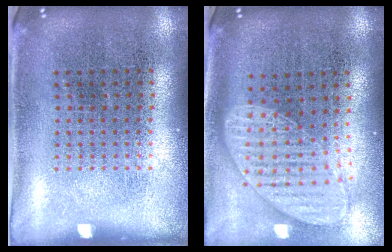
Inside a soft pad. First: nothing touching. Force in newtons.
{"total": 1.8, "press": 1.5, "slide": 1.0}